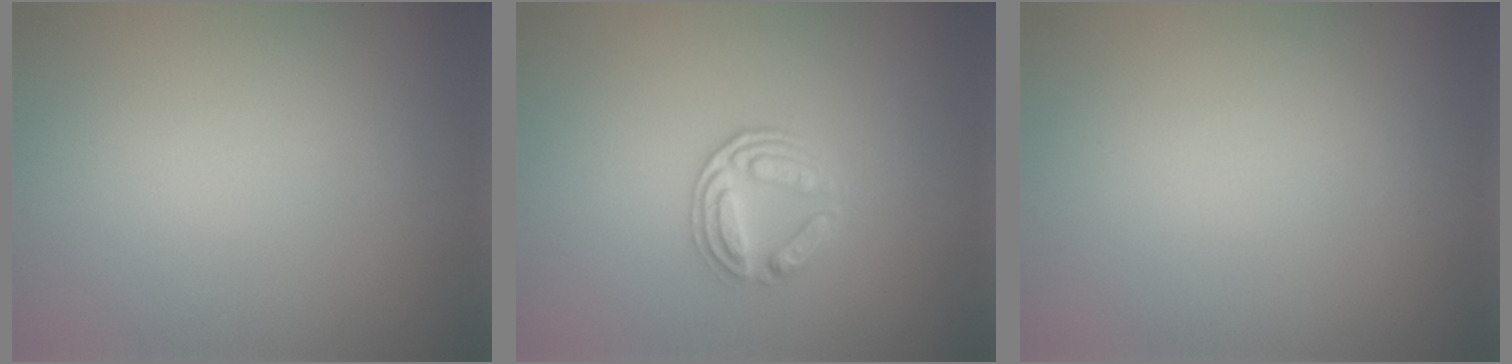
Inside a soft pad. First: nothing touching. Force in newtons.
{"total": 2.9, "press": 2.5, "slide": 1.6}
{"total": 0.0}